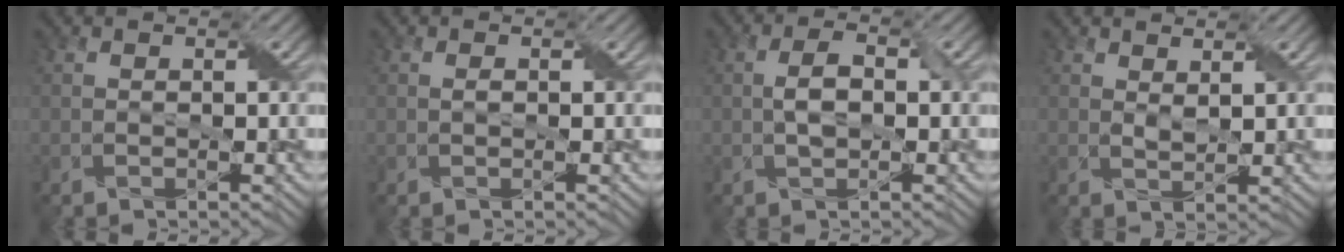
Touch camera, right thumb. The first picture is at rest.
{"total": 0.6, "force": [0.1, 0.3, 0.5], "torque": [-0.013, 0.002, 0.002]}
{"total": 3.3, "force": [-0.1, 1.7, 2.9], "torque": [-0.061, 0.004, -0.002]}
{"total": 1.4, "force": [1.1, 0.4, 0.9], "torque": [-0.025, -0.004, 0.024]}